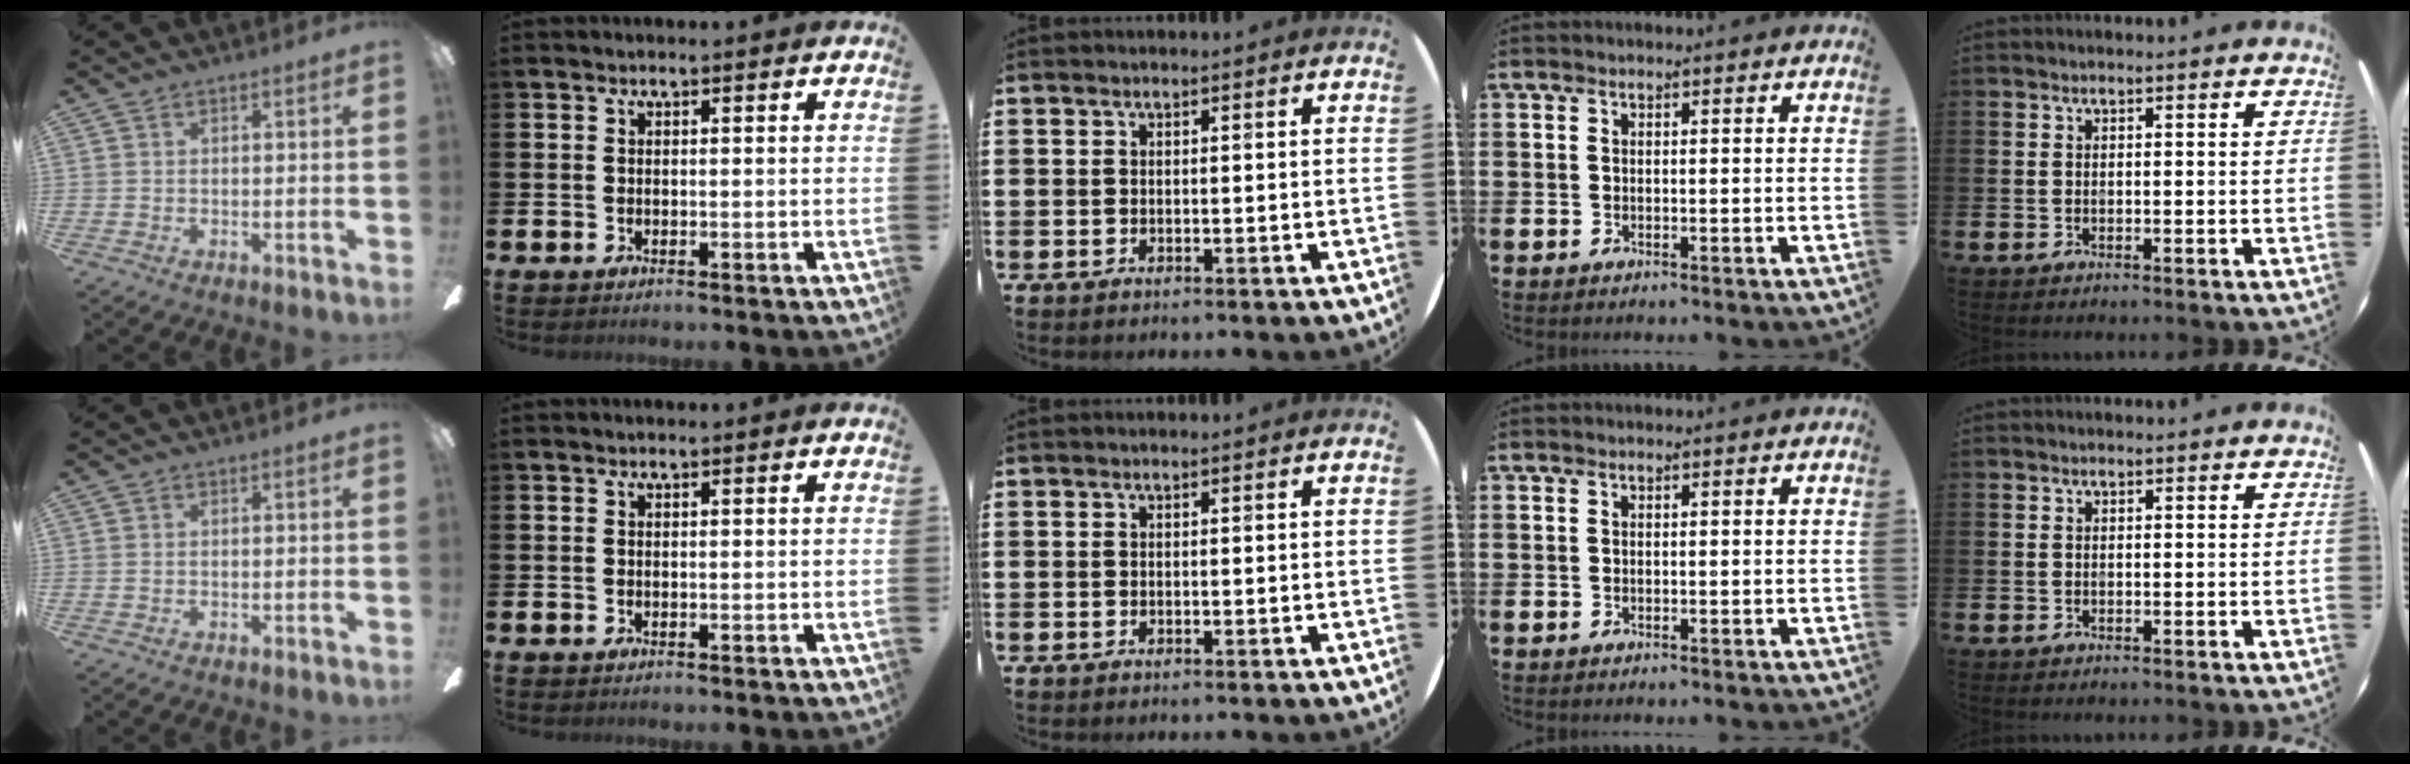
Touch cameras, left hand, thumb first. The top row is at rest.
{}